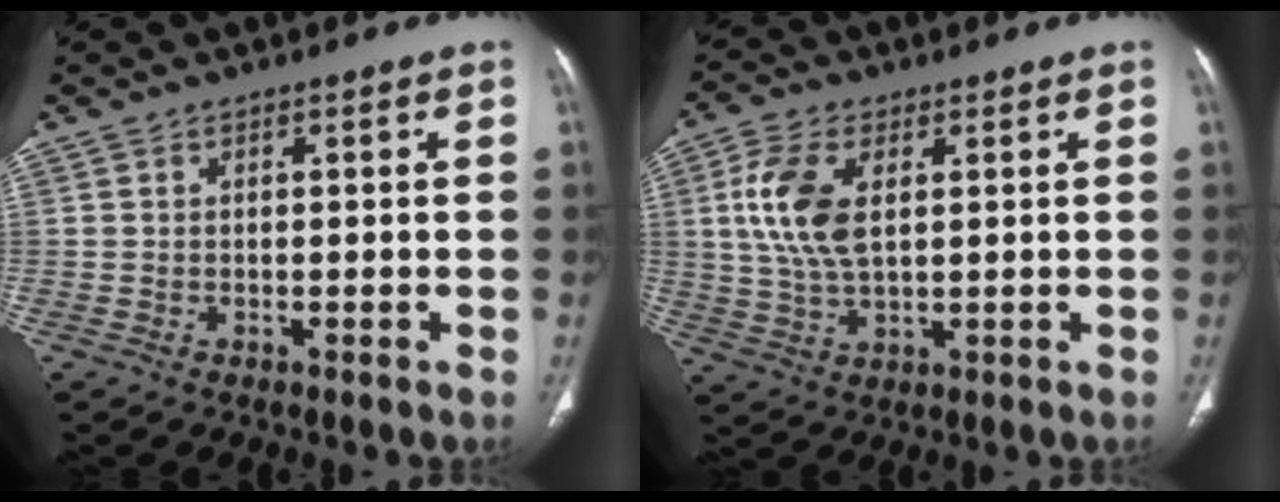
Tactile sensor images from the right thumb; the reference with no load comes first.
{"total": 10.1, "force": [2.3, 5.4, 8.3], "torque": [-0.178, -0.002, 0.047]}